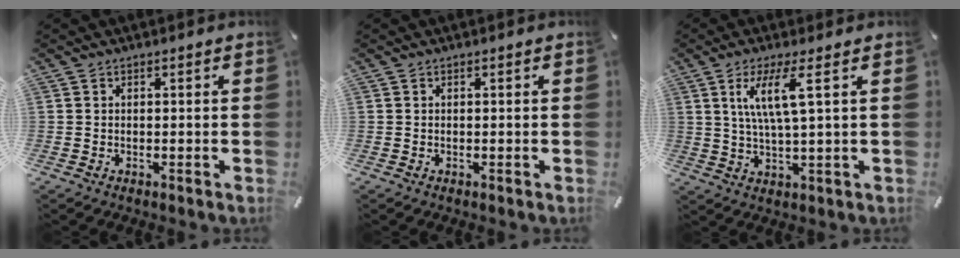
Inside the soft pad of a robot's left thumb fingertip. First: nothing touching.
{"total": 0.0}
{"total": 9.0, "force": [3.0, 1.2, 8.4], "torque": [-0.170, 0.002, 0.048]}